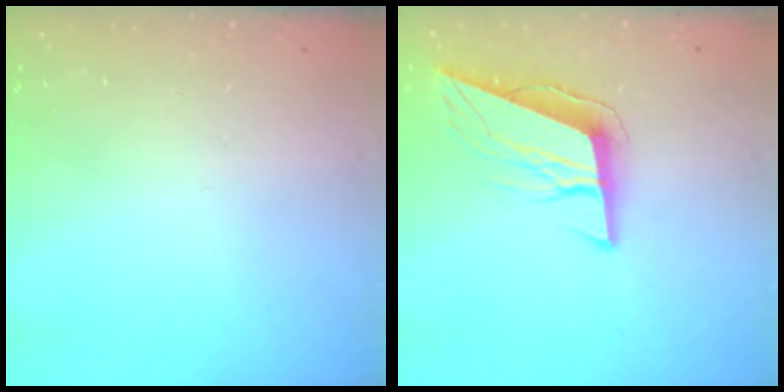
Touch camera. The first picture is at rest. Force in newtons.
{"total": 10.2, "press": 9.9, "slide": 2.5}